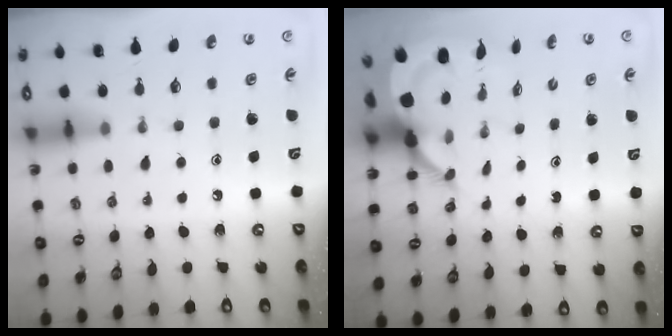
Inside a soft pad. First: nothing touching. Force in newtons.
{"total": 6.0, "press": 5.9, "slide": 0.9}